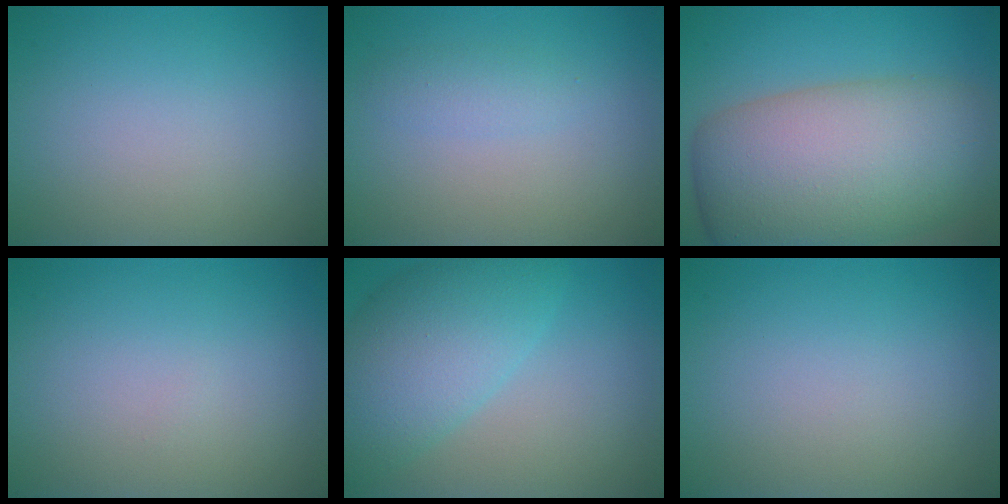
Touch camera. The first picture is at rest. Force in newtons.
{"total": 1.4, "press": 1.4, "slide": 0.1}
{"total": 12.7, "press": 12.6, "slide": 0.7}
{"total": 0.0}
{"total": 5.5, "press": 5.5, "slide": 0.4}
{"total": 0.0}